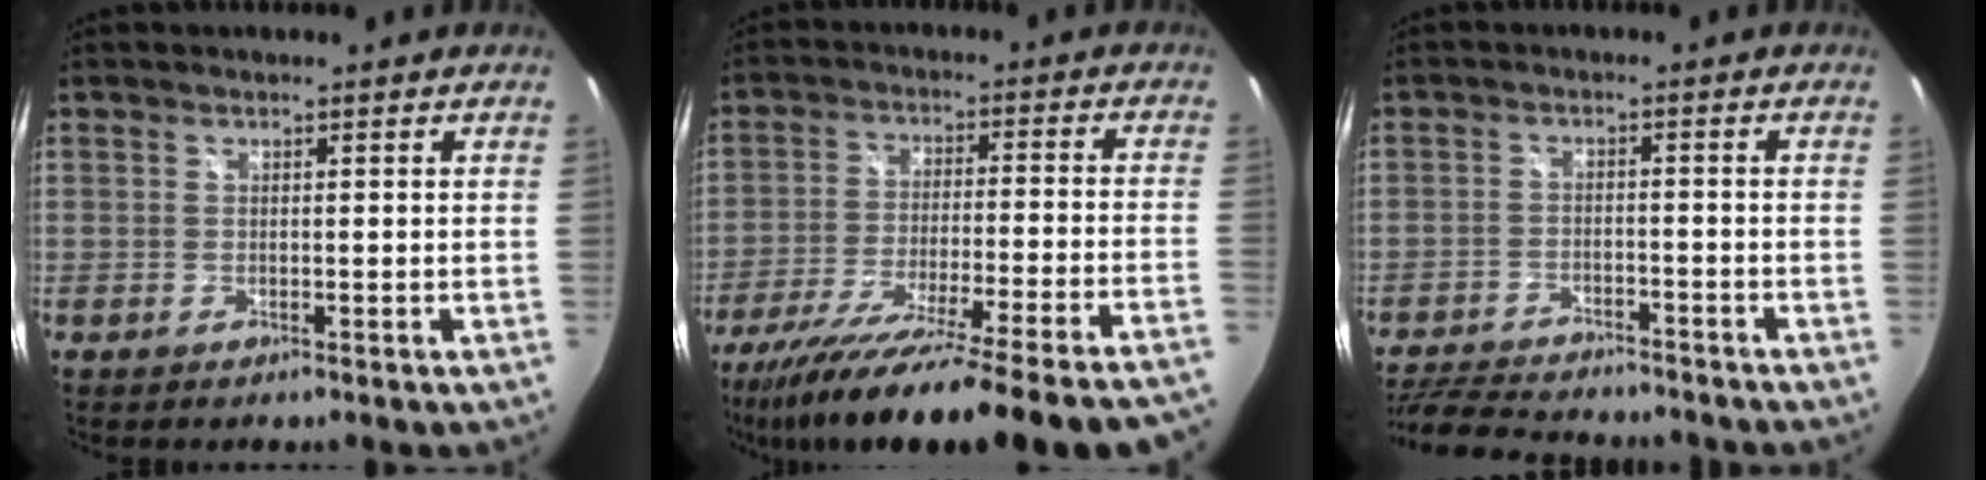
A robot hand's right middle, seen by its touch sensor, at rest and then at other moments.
{"total": 30.4, "force": [-26.7, -1.2, 14.6], "torque": [-0.236, -0.100, -0.394]}
{"total": 16.0, "force": [-13.9, 4.1, 6.9], "torque": [-0.152, -0.026, -0.211]}